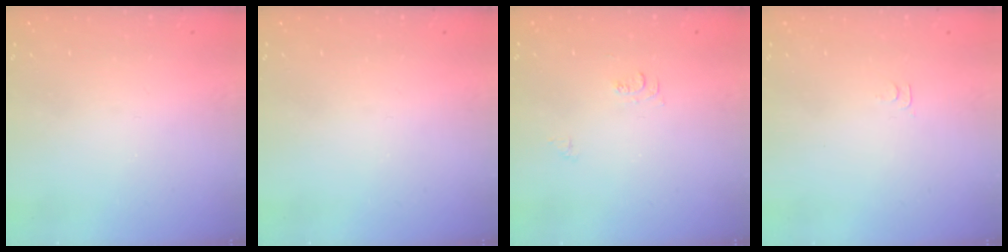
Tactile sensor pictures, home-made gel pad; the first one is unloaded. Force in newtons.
{"total": 0.0}
{"total": 4.4, "press": 4.3, "slide": 0.6}
{"total": 5.8, "press": 5.8, "slide": 0.7}